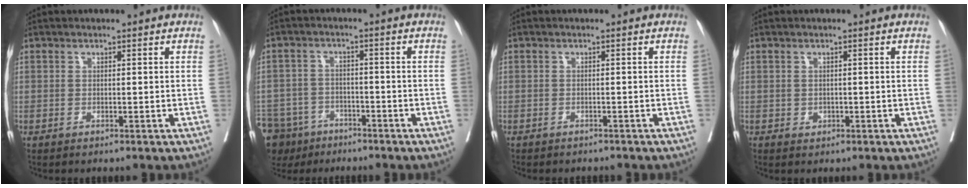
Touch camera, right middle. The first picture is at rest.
{"total": 13.3, "force": [-9.1, 9.0, 3.8], "torque": [-0.117, -0.005, -0.139]}
{"total": 4.0, "force": [-3.6, 1.2, 1.1], "torque": [-0.013, -0.002, -0.046]}
{"total": 0.9, "force": [-0.2, 0.8, 0.5], "torque": [-0.007, 0.001, 0.000]}